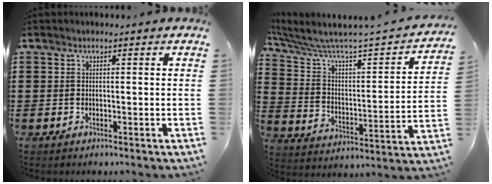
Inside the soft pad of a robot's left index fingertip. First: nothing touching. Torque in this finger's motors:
{"motor_torque": [0.65, -1.49, 0.20, 0.06]}